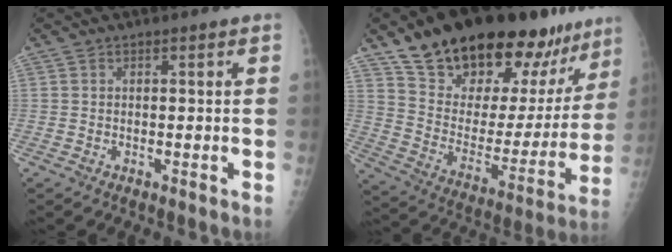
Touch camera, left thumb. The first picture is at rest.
{"total": 29.2, "force": [22.1, 12.2, 14.7], "torque": [-0.187, -0.083, 0.336]}